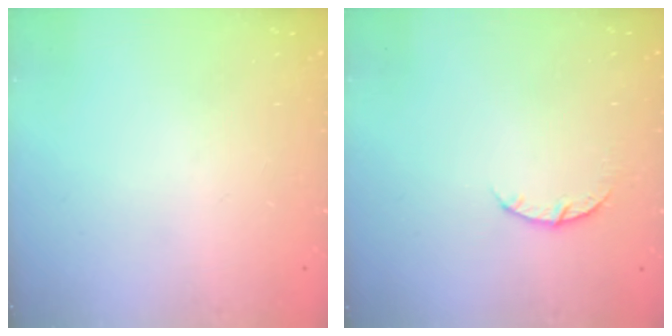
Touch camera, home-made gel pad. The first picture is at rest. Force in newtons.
{"total": 4.3, "press": 4.2, "slide": 0.6}